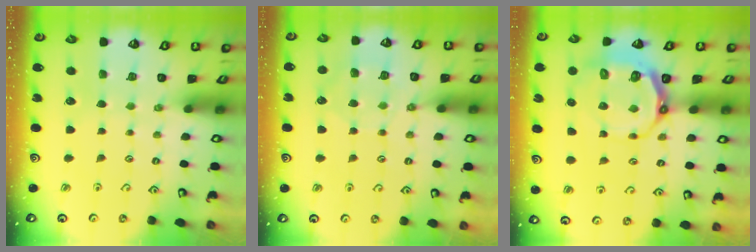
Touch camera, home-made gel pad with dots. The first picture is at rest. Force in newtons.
{"total": 7.2, "press": 7.2, "slide": 1.0}
{"total": 8.7, "press": 7.9, "slide": 3.8}